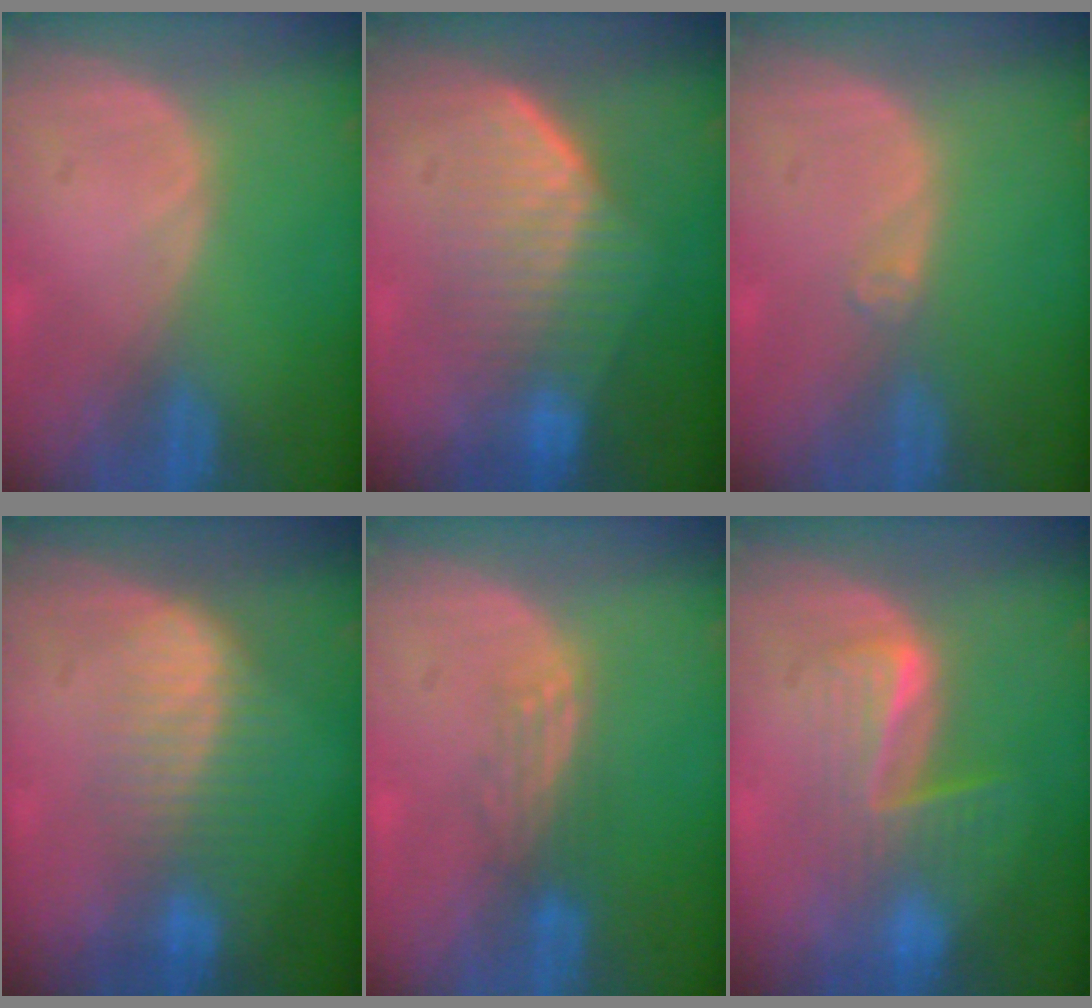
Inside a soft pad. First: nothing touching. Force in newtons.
{"total": 7.4, "press": 7.2, "slide": 1.7}
{"total": 1.1, "press": 0.8, "slide": 0.7}
{"total": 7.2, "press": 6.2, "slide": 3.7}
{"total": 2.9, "press": 2.7, "slide": 1.1}
{"total": 6.5, "press": 6.3, "slide": 1.5}